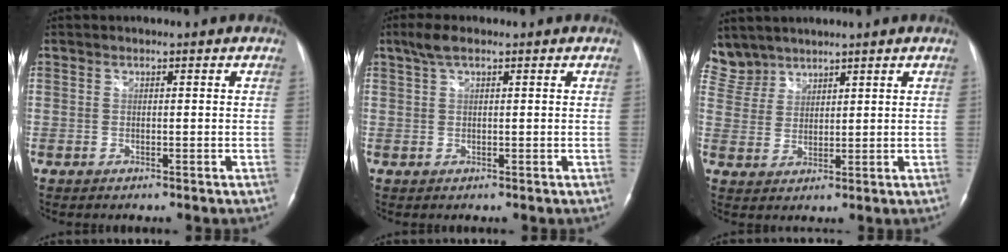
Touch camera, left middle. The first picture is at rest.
{"total": 2.8, "force": [1.8, 0.6, 2.0], "torque": [-0.049, 0.018, 0.038]}
{"total": 6.8, "force": [6.0, 3.1, -0.1], "torque": [-0.004, 0.009, 0.133]}